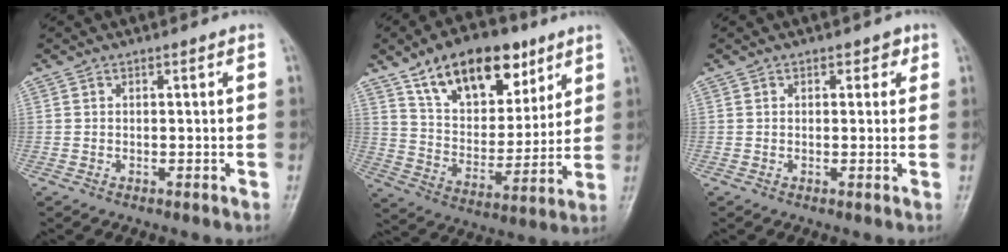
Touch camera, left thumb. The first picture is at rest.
{"total": 20.2, "force": [11.6, 11.3, 12.1], "torque": [-0.142, -0.038, 0.198]}
{"total": 2.4, "force": [1.0, 1.7, 1.2], "torque": [0.010, 0.000, 0.007]}